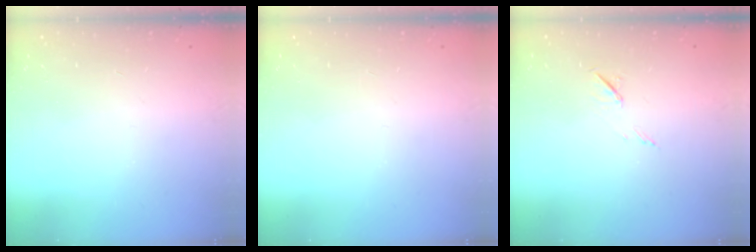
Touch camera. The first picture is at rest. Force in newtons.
{"total": 0.0}
{"total": 5.5, "press": 5.3, "slide": 1.5}